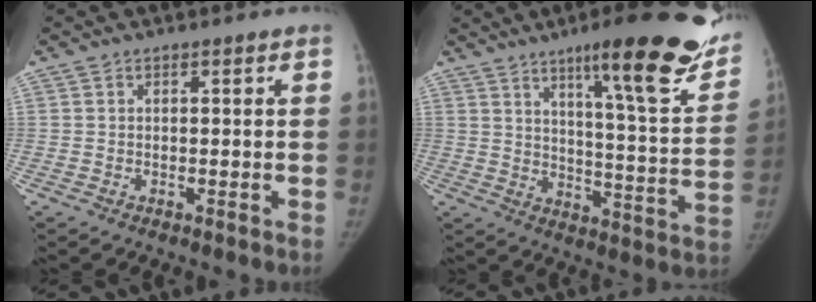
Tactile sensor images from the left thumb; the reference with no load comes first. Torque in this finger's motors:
{"motor_torque": [2.32, -2.02, 1.23, -1.07, 0.31]}